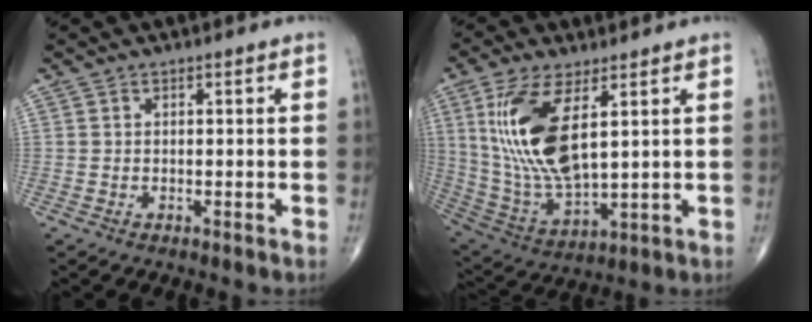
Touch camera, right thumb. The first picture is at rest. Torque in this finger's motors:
{"motor_torque": [-0.70, 1.75, 1.51, 1.26, 0.22]}